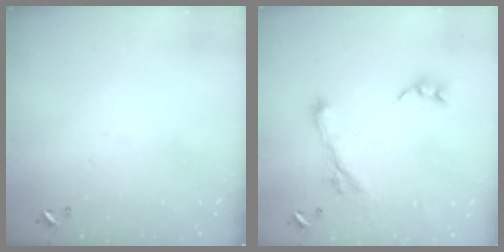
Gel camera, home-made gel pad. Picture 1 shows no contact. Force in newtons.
{"total": 1.6, "press": 1.1, "slide": 1.2}